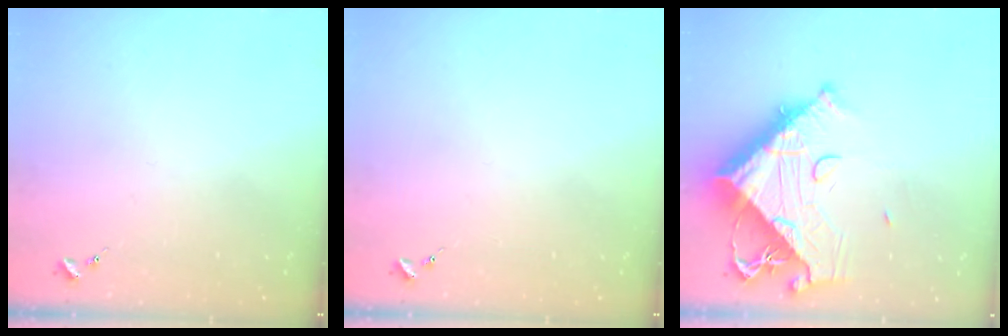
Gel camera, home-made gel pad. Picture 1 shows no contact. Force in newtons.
{"total": 0.0}
{"total": 20.0, "press": 19.9, "slide": 2.3}